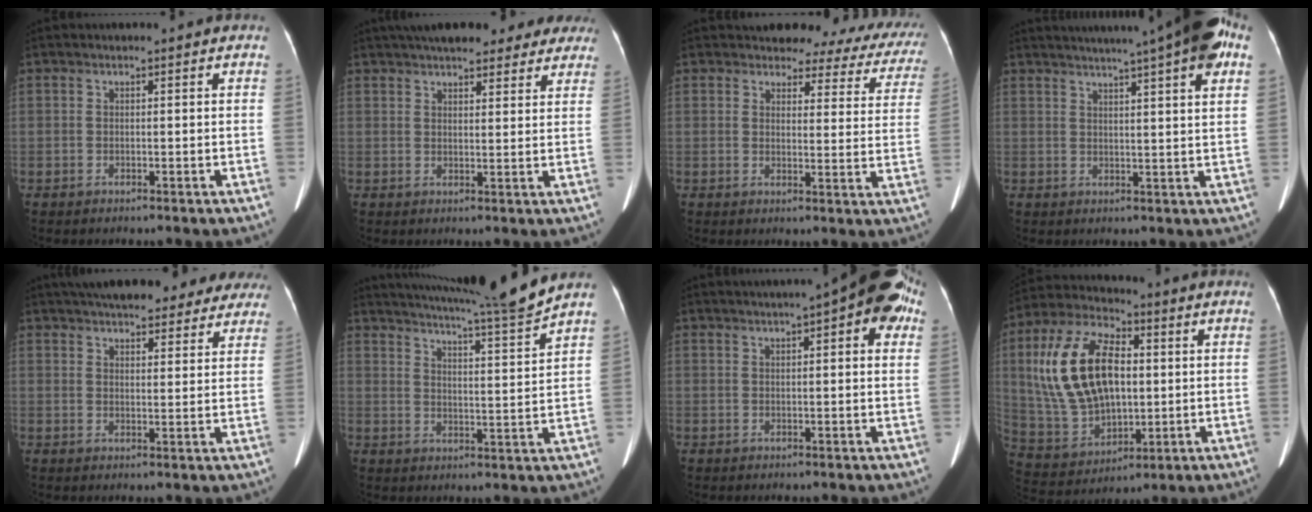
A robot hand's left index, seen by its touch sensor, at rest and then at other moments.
{"total": 18.1, "force": [15.1, 5.3, 8.3], "torque": [-0.114, 0.042, 0.187]}
{"total": 13.1, "force": [11.6, 4.8, 3.8], "torque": [-0.007, -0.027, 0.094]}
{"total": 17.2, "force": [12.3, 0.9, 12.0], "torque": [-0.182, 0.040, 0.147]}
{"total": 21.4, "force": [18.2, 6.2, 9.2], "torque": [-0.136, 0.031, 0.223]}
{"total": 12.3, "force": [11.3, -3.0, 3.8], "torque": [-0.069, -0.050, 0.166]}
{"total": 11.2, "force": [5.9, 2.1, 9.3], "torque": [-0.108, 0.027, 0.063]}
{"total": 17.5, "force": [2.6, 10.0, 14.1], "torque": [-0.303, 0.029, 0.058]}